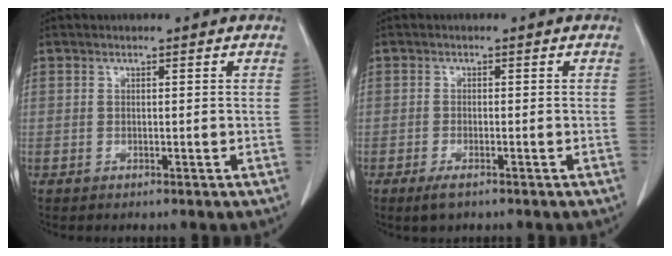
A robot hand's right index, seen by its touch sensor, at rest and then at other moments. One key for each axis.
{"total": 2.2, "fx": -1.4, "fy": 0.6, "fz": 1.6, "tx": -0.032, "ty": -0.005, "tz": -0.020}